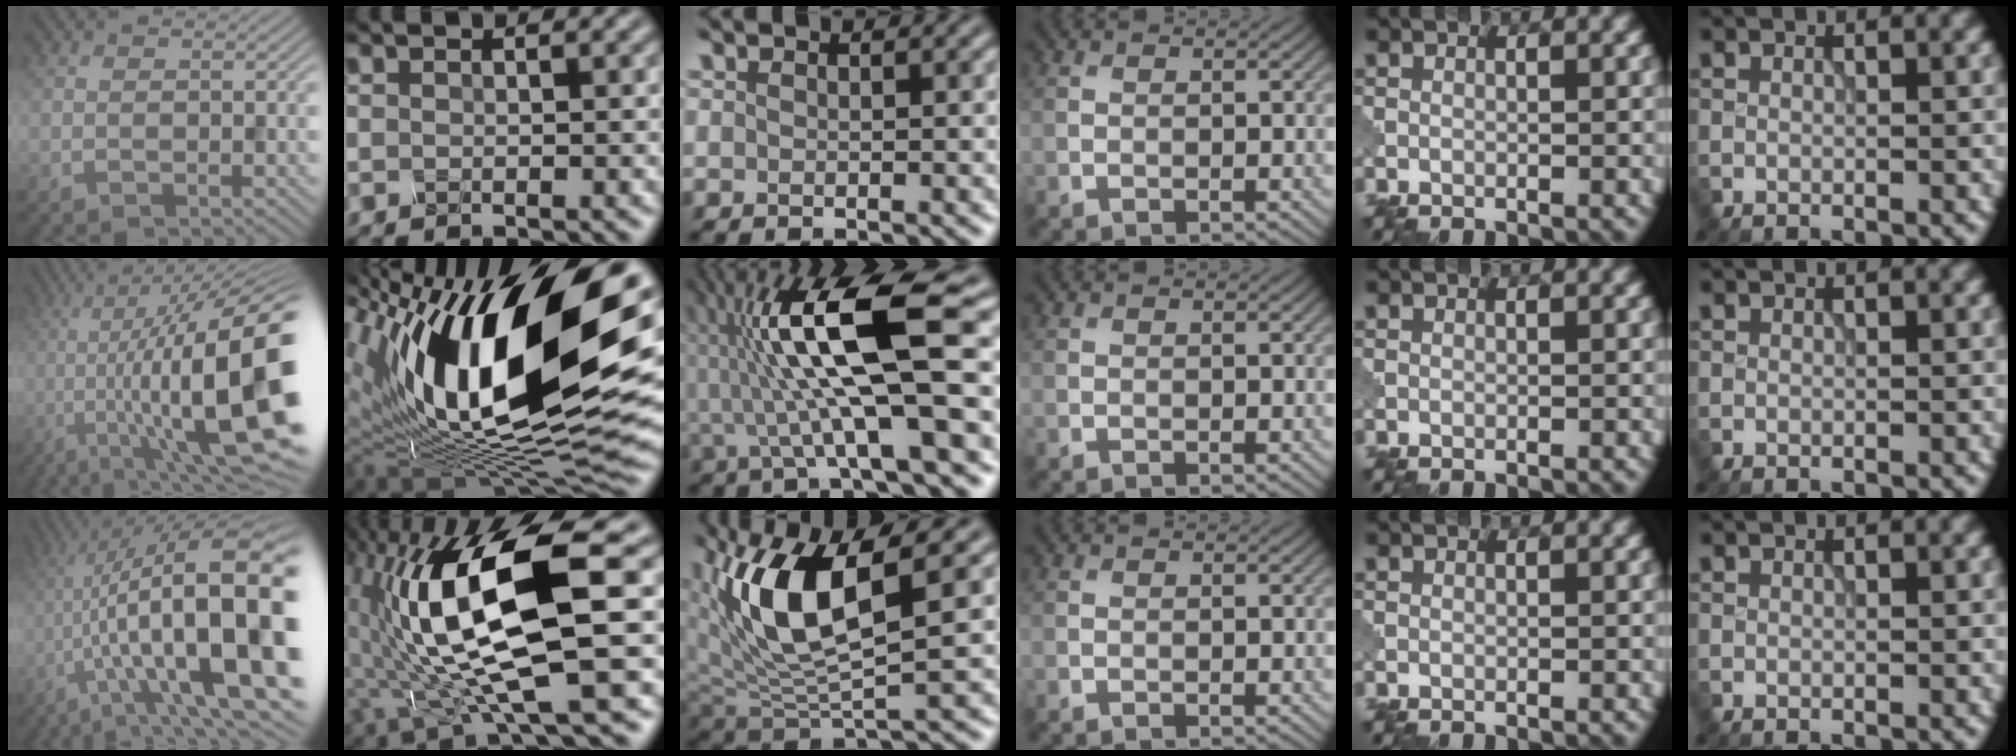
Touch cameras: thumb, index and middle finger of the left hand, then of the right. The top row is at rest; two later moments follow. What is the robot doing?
{"motion": "shake", "object": "plastic piggy bank"}